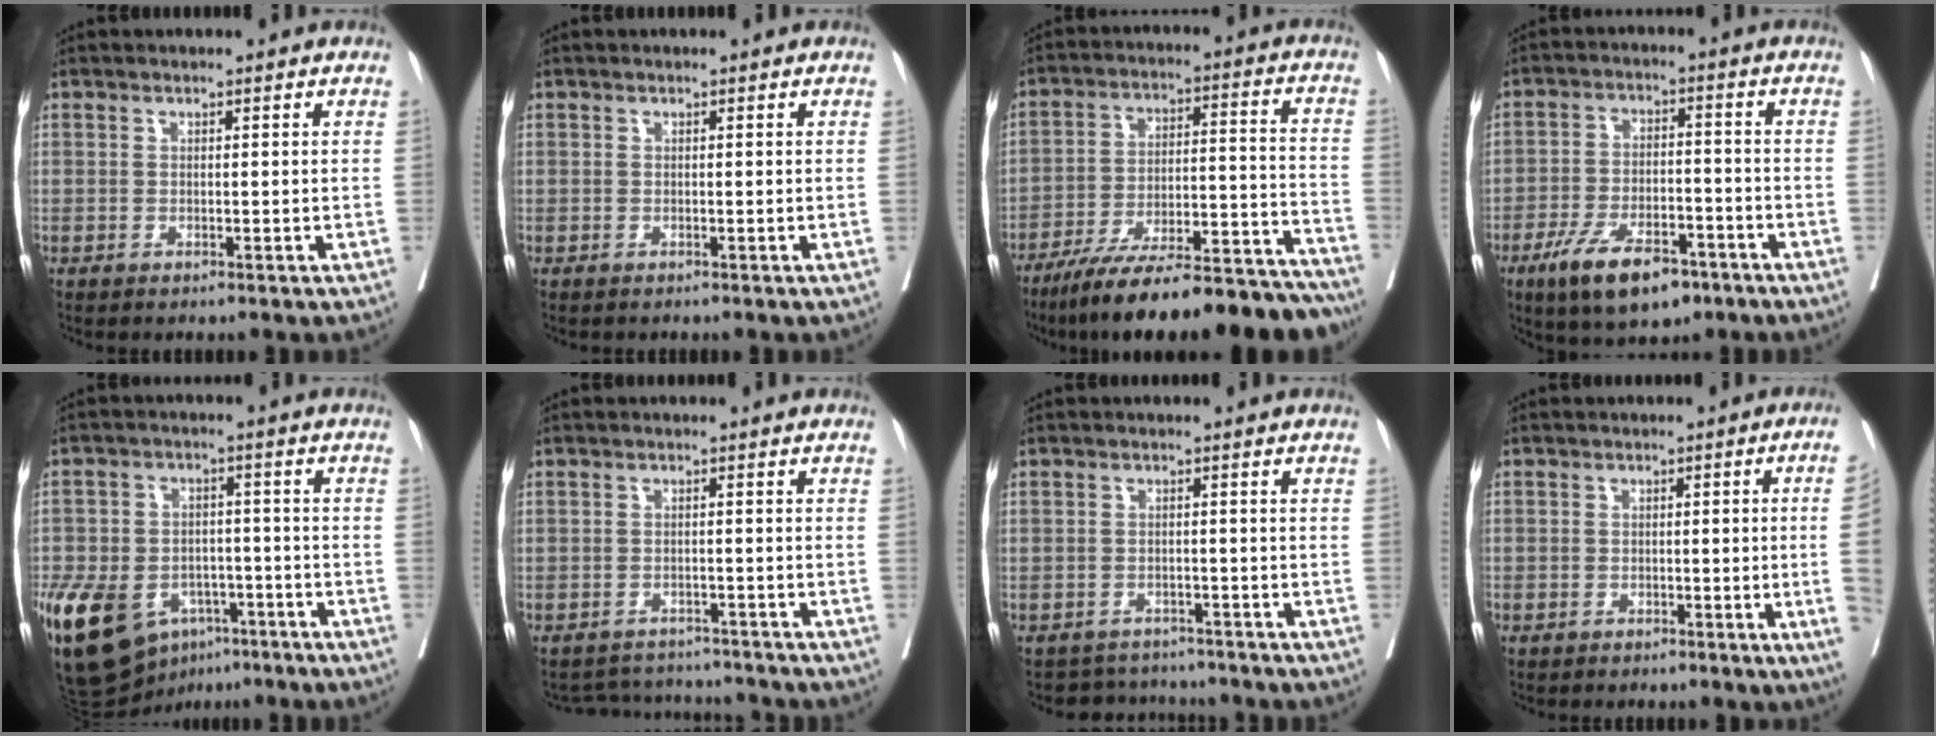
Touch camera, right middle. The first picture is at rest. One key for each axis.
{"total": 0.0}
{"total": 23.9, "fx": -20.9, "fy": 3.2, "fz": 11.1, "tx": -0.120, "ty": 0.012, "tz": -0.310}
{"total": 11.1, "fx": -7.0, "fy": 4.3, "fz": 7.5, "tx": -0.132, "ty": -0.007, "tz": -0.116}
{"total": 20.2, "fx": -10.2, "fy": 12.9, "fz": 11.7, "tx": -0.286, "ty": -0.005, "tz": -0.158}
{"total": 6.1, "fx": -6.0, "fy": 1.1, "fz": -0.4, "tx": 0.007, "ty": 0.013, "tz": -0.082}
{"total": 4.0, "fx": -3.7, "fy": 1.3, "fz": -0.9, "tx": 0.014, "ty": 0.013, "tz": -0.054}
{"total": 6.7, "fx": -1.2, "fy": -1.2, "fz": 6.5, "tx": -0.070, "ty": -0.001, "tz": -0.018}